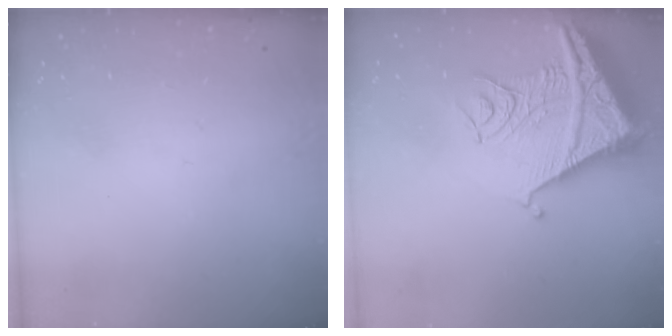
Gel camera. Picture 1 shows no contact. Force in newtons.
{"total": 15.2, "press": 15.1, "slide": 1.8}